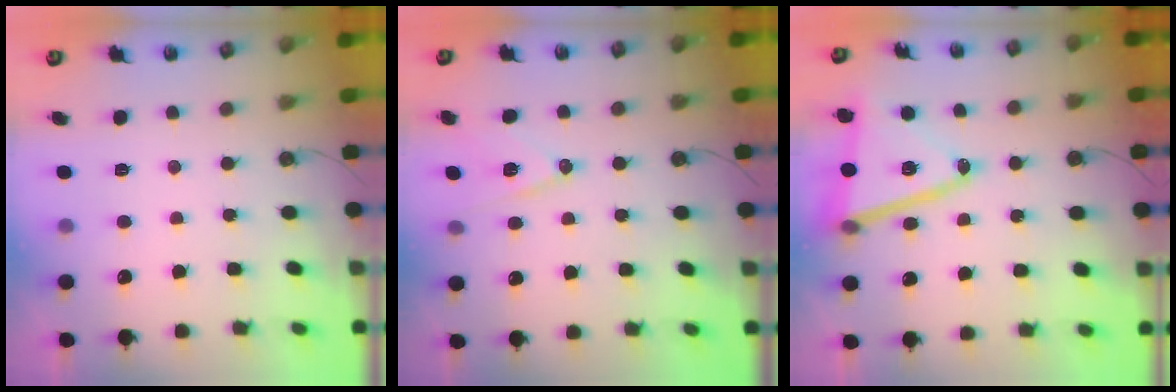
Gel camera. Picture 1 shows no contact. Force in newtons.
{"total": 10.7, "press": 9.9, "slide": 3.9}
{"total": 17.3, "press": 17.1, "slide": 2.9}